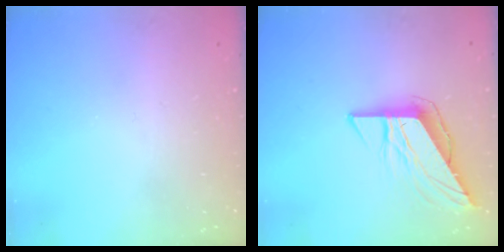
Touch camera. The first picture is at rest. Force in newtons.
{"total": 9.3, "press": 9.3, "slide": 0.5}